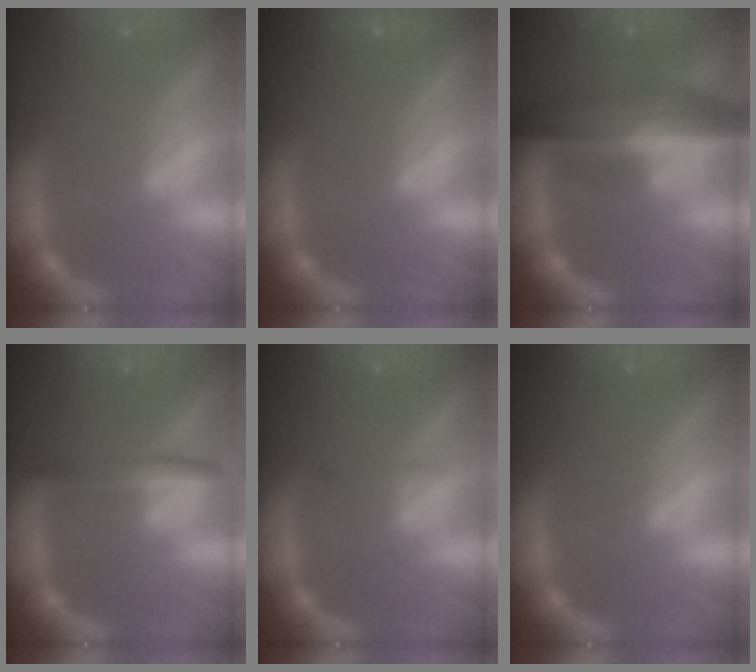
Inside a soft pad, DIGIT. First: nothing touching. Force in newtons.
{"total": 0.9}
{"total": 9.5}
{"total": 3.0}
{"total": 0.9}
{"total": 0.0}